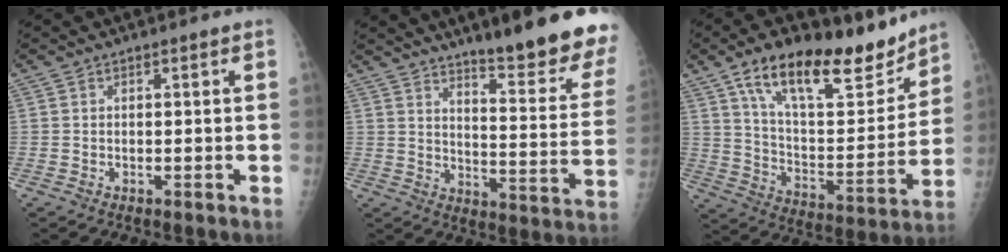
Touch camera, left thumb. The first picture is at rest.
{"total": 21.0, "force": [15.5, 3.1, 13.7], "torque": [-0.157, -0.104, 0.209]}
{"total": 22.8, "force": [15.6, 8.8, 14.0], "torque": [-0.173, -0.058, 0.260]}